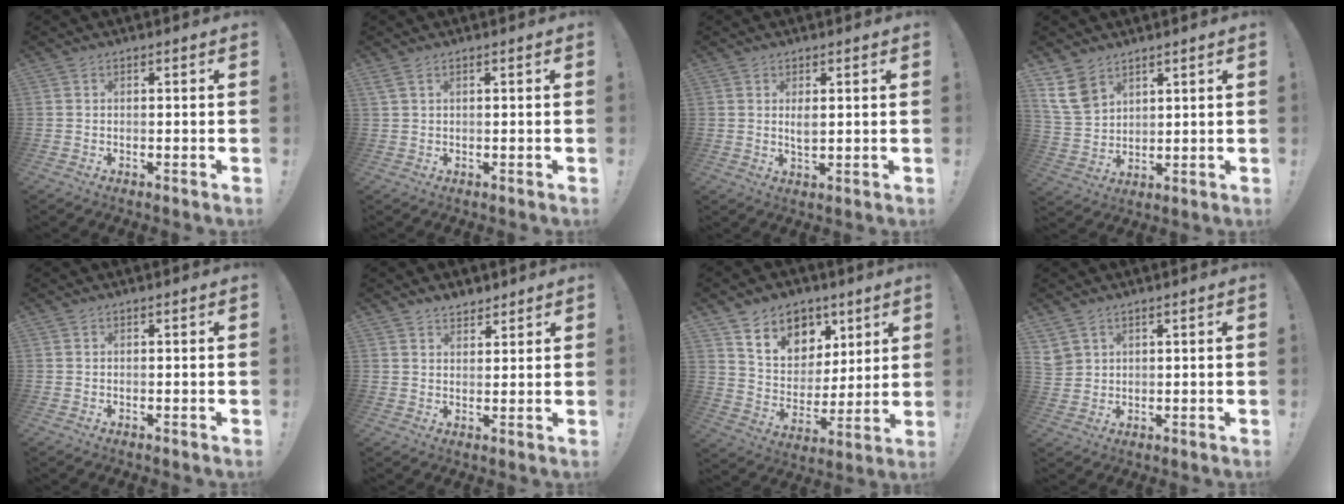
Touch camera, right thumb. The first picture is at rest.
{"total": 2.0, "force": [1.1, 0.6, 1.6], "torque": [-0.037, 0.003, 0.021]}
{"total": 2.7, "force": [0.9, 1.2, 2.2], "torque": [-0.025, -0.008, 0.012]}
{"total": 10.1, "force": [6.5, 6.3, 4.5], "torque": [-0.089, -0.029, 0.129]}
{"total": 0.0}
{"total": 4.0, "force": [3.5, 1.9, 0.6], "torque": [0.001, -0.023, 0.063]}
{"total": 11.9, "force": [7.5, 8.7, 3.1], "torque": [-0.055, -0.052, 0.147]}
{"total": 4.0, "force": [2.7, 2.7, 1.0], "torque": [-0.016, -0.015, 0.054]}